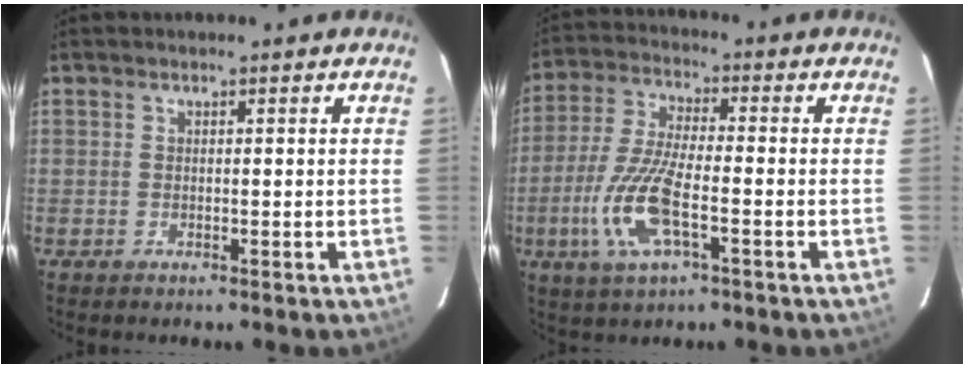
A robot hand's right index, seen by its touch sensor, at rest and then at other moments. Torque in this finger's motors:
{"motor_torque": [1.60, -0.49, 0.68, 0.19]}